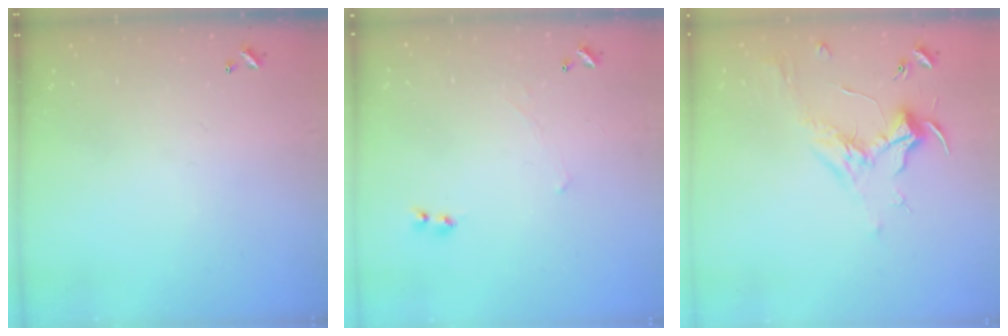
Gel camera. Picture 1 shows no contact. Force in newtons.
{"total": 2.3, "press": 2.3, "slide": 0.2}
{"total": 1.8, "press": 1.6, "slide": 0.7}